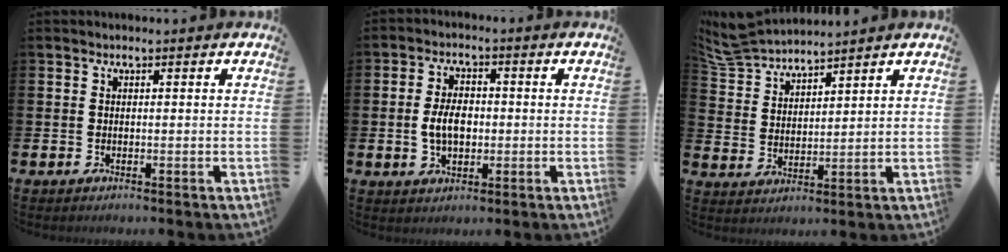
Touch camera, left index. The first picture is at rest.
{"total": 4.8, "force": [-0.2, 3.0, 3.7], "torque": [-0.071, 0.004, -0.010]}
{"total": 6.1, "force": [6.0, 0.9, 0.8], "torque": [-0.047, -0.028, 0.110]}